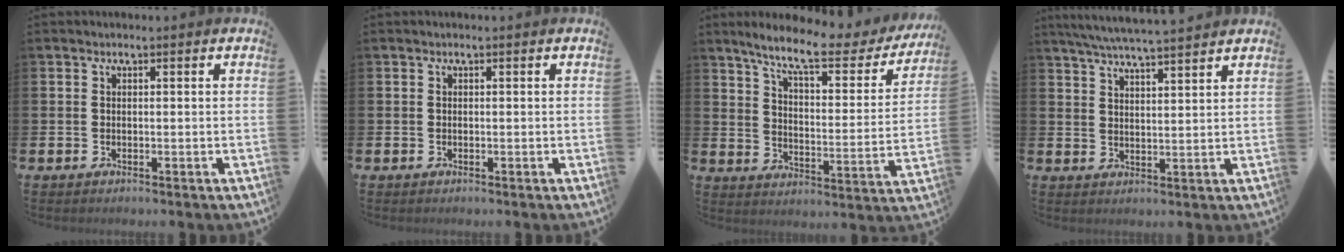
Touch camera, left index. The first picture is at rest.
{"total": 0.0}
{"total": 9.0, "force": [7.5, 1.9, 4.6], "torque": [-0.109, -0.046, 0.120]}
{"total": 5.7, "force": [5.5, -0.3, 1.7], "torque": [-0.042, -0.029, 0.097]}